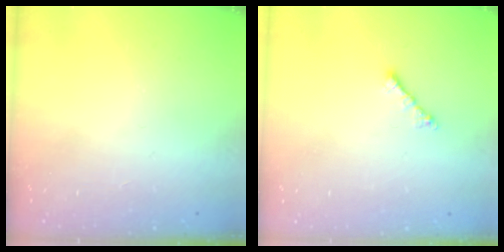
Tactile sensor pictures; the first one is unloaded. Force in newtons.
{"total": 1.8, "press": 1.8, "slide": 0.5}